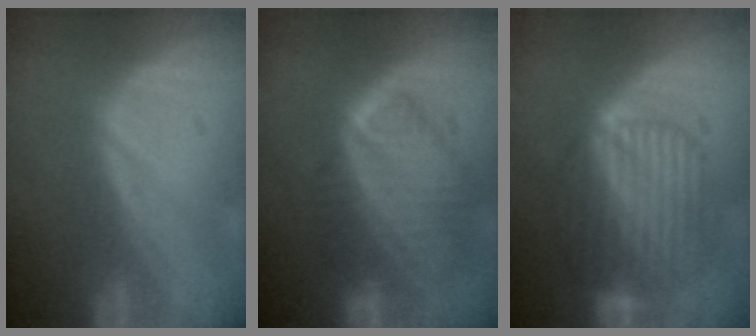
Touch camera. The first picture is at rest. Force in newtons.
{"total": 10.0, "press": 8.5, "slide": 5.2}
{"total": 9.2, "press": 9.2, "slide": 0.7}